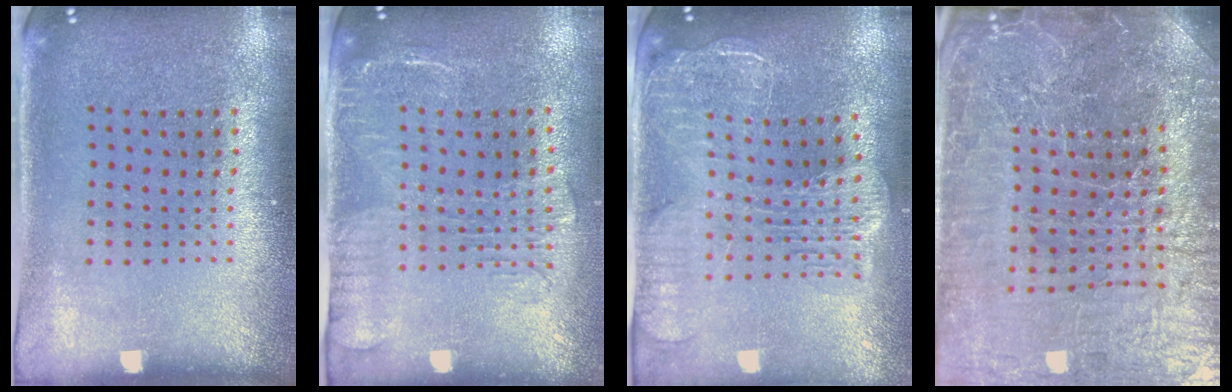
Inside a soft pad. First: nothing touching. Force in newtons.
{"total": 1.9, "press": 1.6, "slide": 1.1}
{"total": 2.7, "press": 2.3, "slide": 1.4}
{"total": 6.2, "press": 5.7, "slide": 2.6}